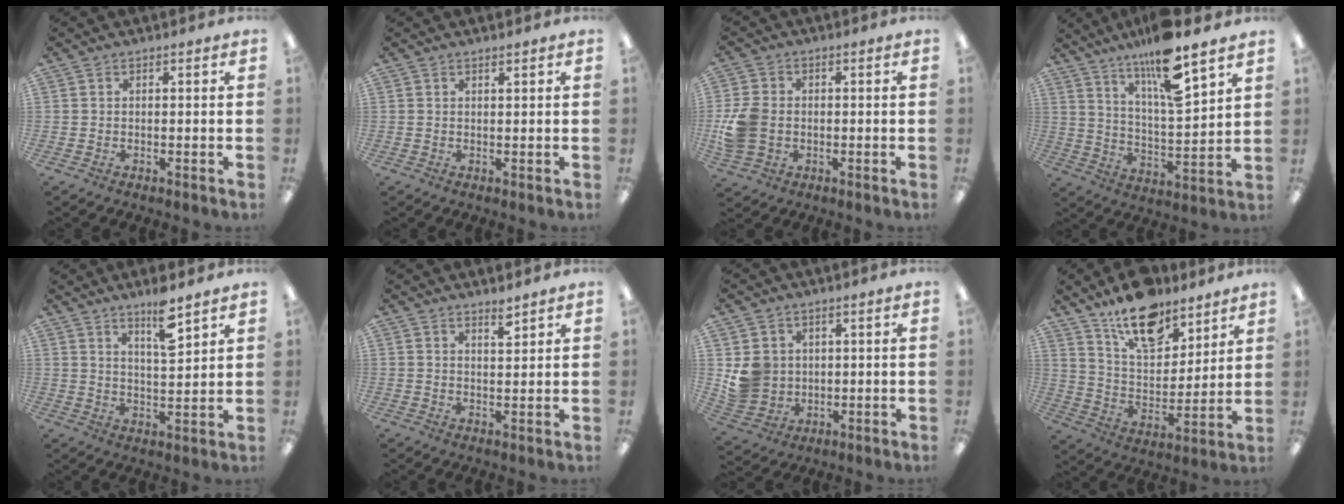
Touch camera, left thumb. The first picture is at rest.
{"total": 0.8, "force": [0.7, 0.0, 0.4], "torque": [-0.008, 0.000, 0.013]}
{"total": 8.8, "force": [-0.9, 7.1, 5.2], "torque": [-0.107, 0.014, -0.011]}
{"total": 13.6, "force": [10.7, 2.1, 8.2], "torque": [-0.149, -0.065, 0.179]}
{"total": 8.4, "force": [5.9, 1.9, 5.6], "torque": [-0.086, -0.036, 0.096]}
{"total": 3.2, "force": [2.8, 0.6, 1.5], "torque": [-0.011, -0.018, 0.044]}
{"total": 7.3, "force": [1.8, 6.9, 1.6], "torque": [-0.028, 0.003, 0.044]}
{"total": 16.7, "force": [12.3, 7.9, 7.9], "torque": [-0.128, -0.070, 0.220]}